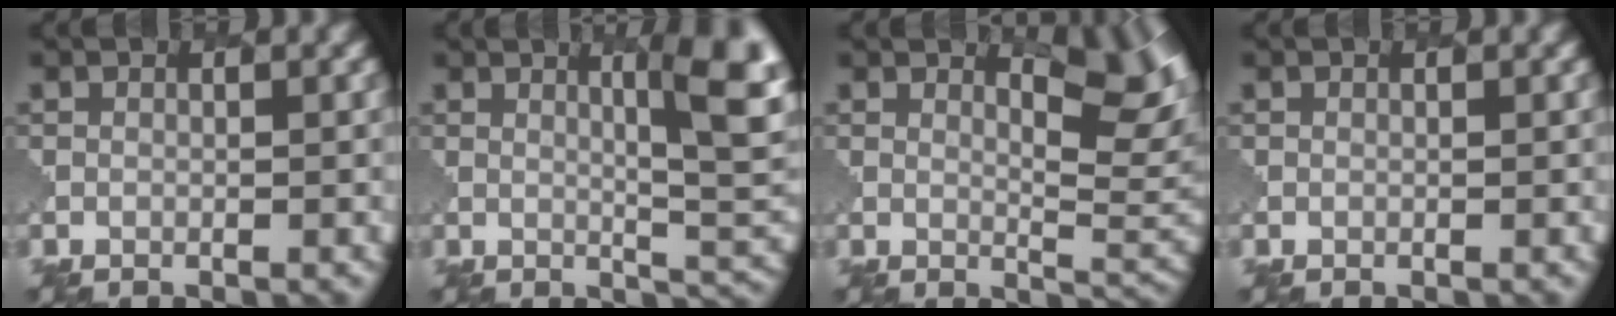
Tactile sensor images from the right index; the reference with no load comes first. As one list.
[{"total": 8.1, "force": [2.5, 1.6, 7.5], "torque": [-0.086, 0.001, 0.035]}, {"total": 6.3, "force": [3.8, 1.8, 4.7], "torque": [-0.063, -0.007, 0.061]}, {"total": 0.0}]